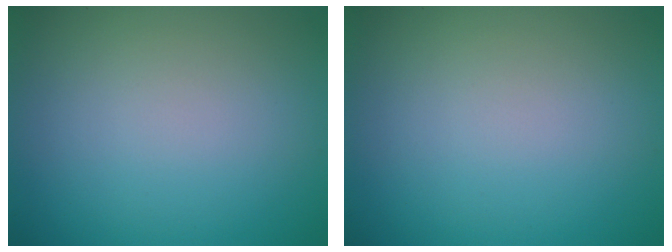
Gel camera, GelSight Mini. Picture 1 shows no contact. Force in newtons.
{"total": 0.0}